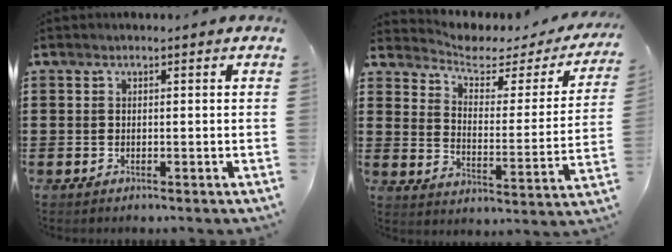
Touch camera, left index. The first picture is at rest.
{"total": 3.3, "force": [2.7, 1.4, 1.3], "torque": [-0.048, -0.021, 0.038]}